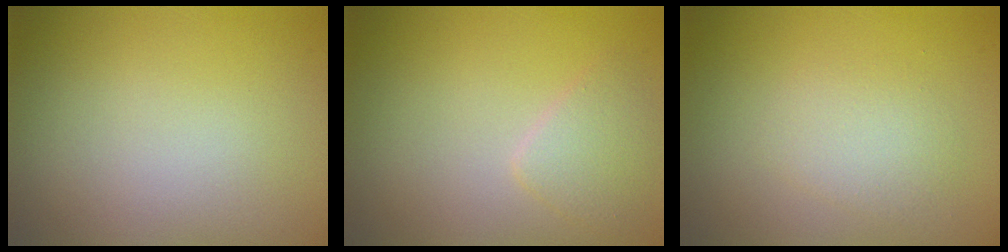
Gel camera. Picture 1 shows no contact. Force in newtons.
{"total": 2.0, "press": 2.0, "slide": 0.1}
{"total": 2.0, "press": 2.0, "slide": 0.1}